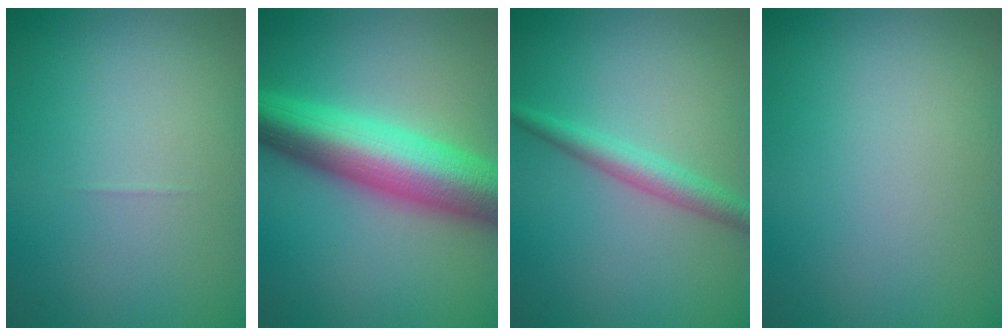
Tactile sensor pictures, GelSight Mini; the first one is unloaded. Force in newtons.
{"total": 10.3, "press": 10.3, "slide": 0.1}
{"total": 2.5, "press": 2.5, "slide": 0.1}
{"total": 0.0}